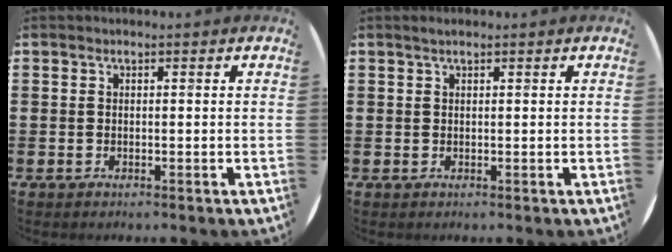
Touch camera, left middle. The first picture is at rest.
{"total": 0.6, "force": [0.5, 0.1, 0.4], "torque": [-0.007, 0.002, 0.008]}